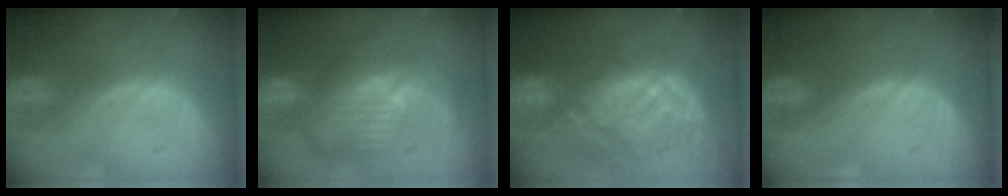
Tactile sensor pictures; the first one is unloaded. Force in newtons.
{"total": 10.5, "press": 9.4, "slide": 4.8}
{"total": 11.6, "press": 10.7, "slide": 4.6}
{"total": 0.0}